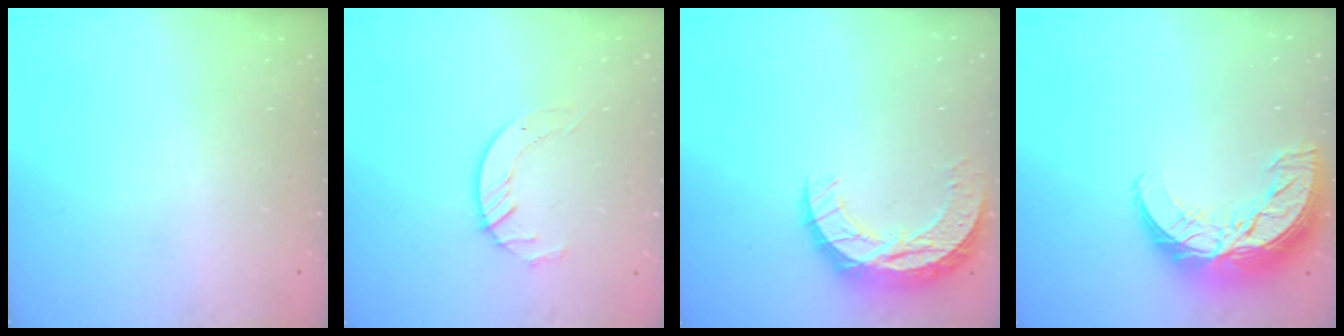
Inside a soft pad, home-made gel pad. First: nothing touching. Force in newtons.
{"total": 5.7, "press": 5.7, "slide": 0.4}
{"total": 10.9, "press": 10.9, "slide": 0.7}
{"total": 14.7, "press": 14.7, "slide": 1.0}